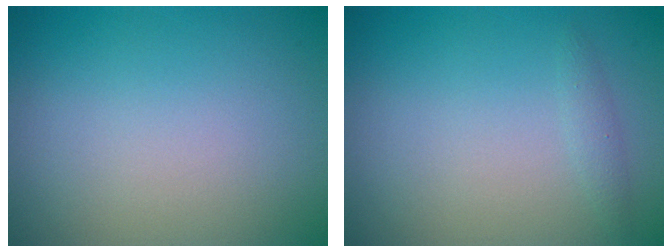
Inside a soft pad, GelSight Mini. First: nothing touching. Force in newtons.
{"total": 0.8, "press": 0.8, "slide": 0.1}